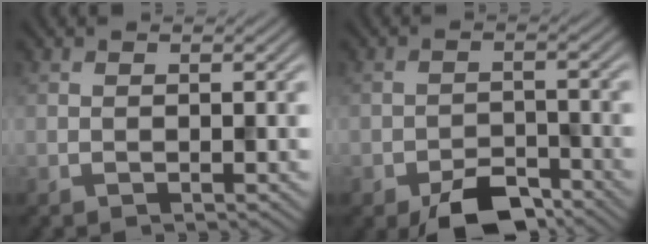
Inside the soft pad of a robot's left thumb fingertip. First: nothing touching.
{"total": 5.4, "force": [-4.2, 2.3, 2.6], "torque": [-0.035, 0.001, -0.074]}